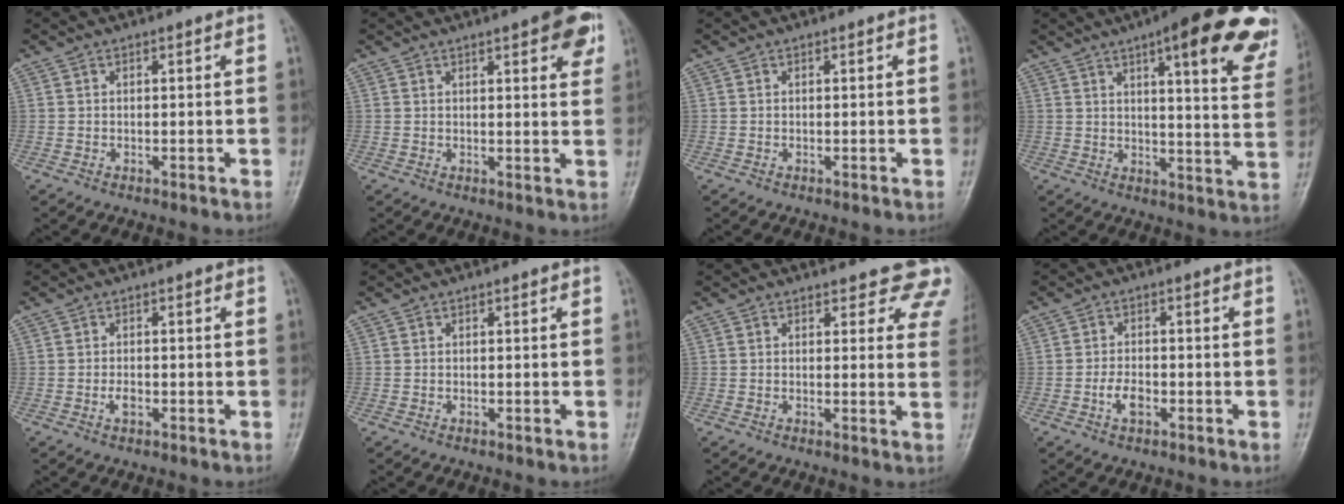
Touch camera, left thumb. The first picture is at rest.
{"total": 7.5, "force": [3.8, 2.3, 6.1], "torque": [-0.050, -0.011, 0.041]}
{"total": 0.0}
{"total": 22.8, "force": [13.2, 5.8, 17.7], "torque": [-0.191, -0.040, 0.155]}
{"total": 1.7, "force": [-0.7, 1.0, 1.2], "torque": [-0.014, 0.002, -0.014]}
{"total": 0.0}
{"total": 7.9, "force": [6.9, 3.4, 1.9], "torque": [0.039, -0.031, 0.049]}
{"total": 3.5, "force": [-1.5, 2.0, 2.5], "torque": [-0.040, 0.009, -0.029]}